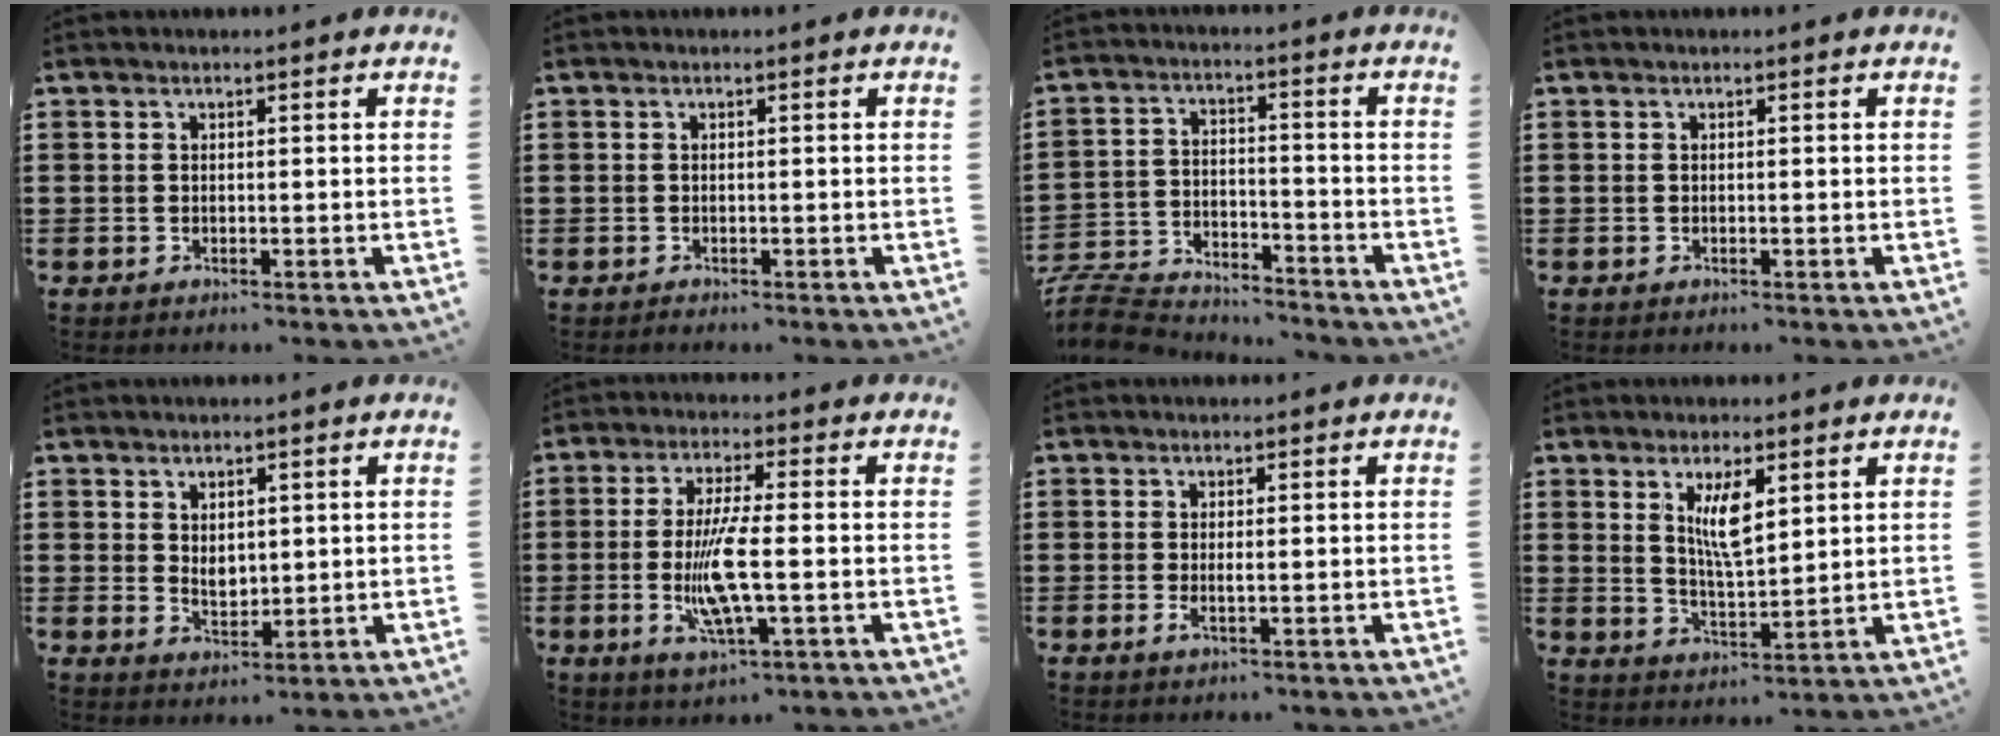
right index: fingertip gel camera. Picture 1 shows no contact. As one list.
[{"total": 0.6, "force": [-0.5, 0.2, -0.1], "torque": [0.001, 0.002, -0.013]}, {"total": 8.0, "force": [-7.8, 1.3, 1.2], "torque": [-0.042, 0.013, -0.159]}, {"total": 0.0}, {"total": 2.6, "force": [1.0, 1.7, 1.6], "torque": [-0.027, 0.003, 0.017]}, {"total": 8.7, "force": [-1.6, 1.4, 8.4], "torque": [-0.175, -0.018, -0.034]}, {"total": 1.2, "force": [0.0, 0.0, 1.2], "torque": [-0.023, -0.005, 0.000]}, {"total": 6.1, "force": [2.6, 1.8, 5.2], "torque": [-0.101, 0.000, 0.042]}]